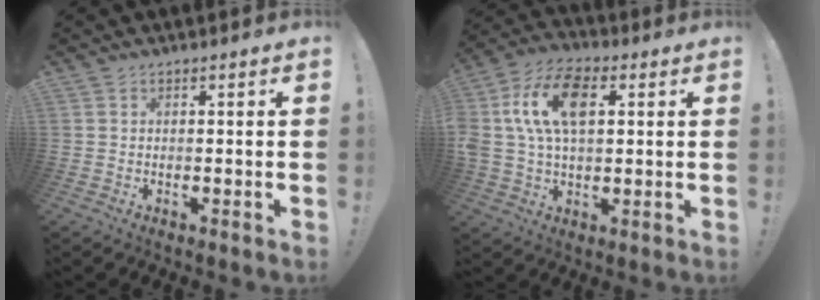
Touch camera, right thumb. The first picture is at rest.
{"total": 15.4, "force": [4.0, 9.2, 11.7], "torque": [-0.220, 0.009, 0.074]}